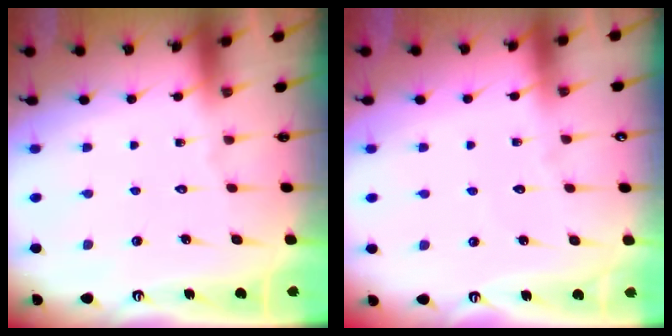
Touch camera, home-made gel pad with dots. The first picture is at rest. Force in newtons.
{"total": 2.4, "press": 2.4, "slide": 0.2}